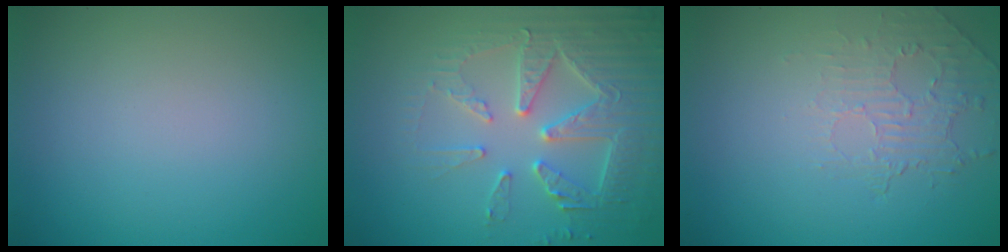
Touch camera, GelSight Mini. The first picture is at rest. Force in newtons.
{"total": 5.4, "press": 5.0, "slide": 2.1}
{"total": 2.0, "press": 0.8, "slide": 1.8}